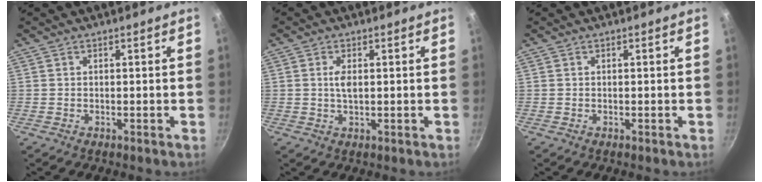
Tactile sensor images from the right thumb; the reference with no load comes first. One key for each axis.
{"total": 2.6, "fx": 0.5, "fy": 1.2, "fz": 2.2, "tx": -0.042, "ty": 0.001, "tz": 0.010}
{"total": 0.0}